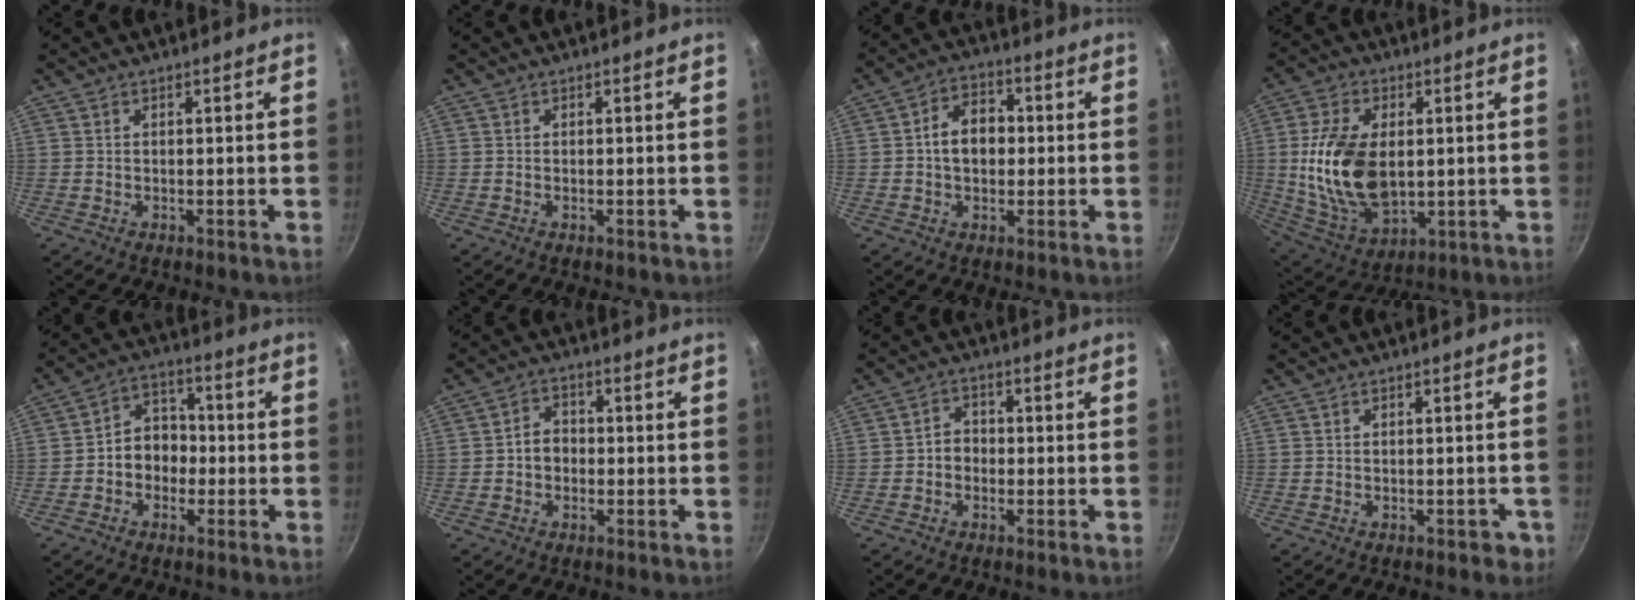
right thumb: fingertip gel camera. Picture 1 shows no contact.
{"total": 0.0}
{"total": 8.3, "force": [0.1, 6.1, 5.7], "torque": [-0.062, 0.020, -0.007]}
{"total": 18.5, "force": [1.0, 11.3, 14.6], "torque": [-0.266, -0.010, 0.032]}
{"total": 7.7, "force": [-1.5, 6.3, 4.2], "torque": [-0.020, 0.030, -0.035]}
{"total": 4.5, "force": [-0.6, 3.6, 2.5], "torque": [-0.019, 0.015, -0.015]}
{"total": 3.5, "force": [-0.8, 2.9, 1.7], "torque": [-0.008, 0.015, -0.017]}
{"total": 2.1, "force": [-0.9, 1.3, 1.3], "torque": [0.004, 0.019, 0.001]}